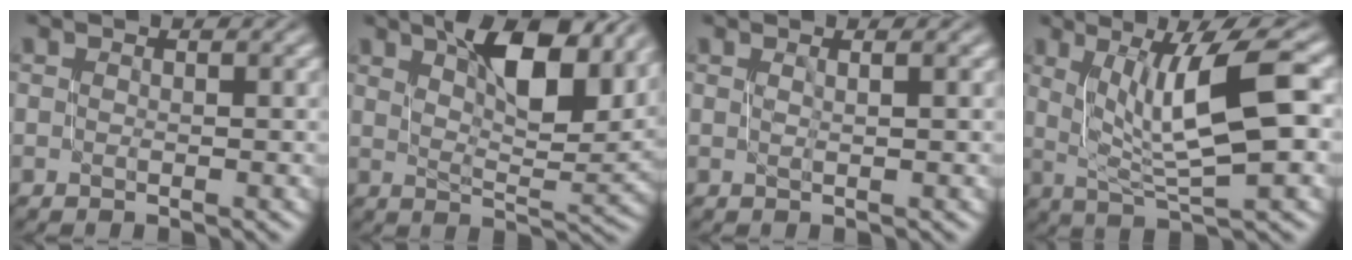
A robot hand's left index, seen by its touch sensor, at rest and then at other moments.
{"total": 9.9, "force": [5.3, 3.4, 7.7], "torque": [-0.113, 0.005, 0.089]}
{"total": 0.8, "force": [0.3, 0.3, 0.7], "torque": [-0.004, 0.003, 0.000]}
{"total": 8.1, "force": [1.7, 2.0, 7.6], "torque": [-0.119, 0.002, 0.035]}